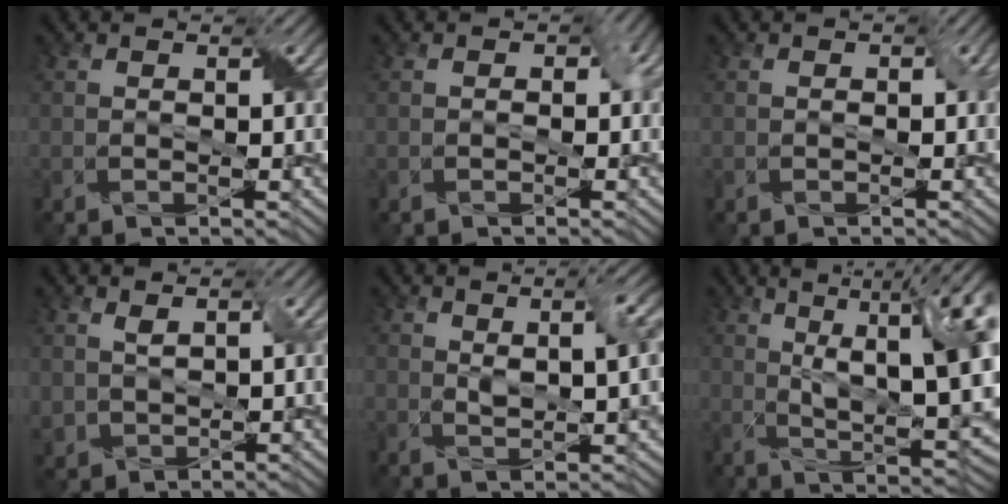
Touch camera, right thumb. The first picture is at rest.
{"total": 1.8, "force": [-0.1, 1.5, 1.1], "torque": [-0.014, -0.002, -0.001]}
{"total": 0.8, "force": [-0.1, 0.6, 0.5], "torque": [-0.006, -0.001, -0.001]}
{"total": 3.0, "force": [1.3, 1.8, 1.9], "torque": [-0.054, -0.002, 0.032]}
{"total": 4.1, "force": [1.5, 1.0, 3.7], "torque": [-0.064, 0.001, 0.028]}
{"total": 14.5, "force": [3.5, 5.4, 13.0], "torque": [-0.192, 0.019, 0.052]}